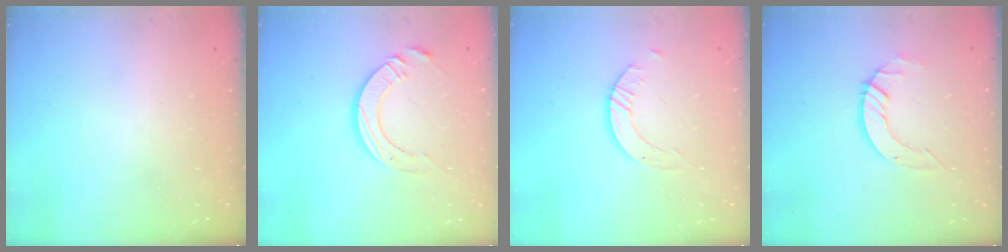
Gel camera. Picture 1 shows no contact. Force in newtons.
{"total": 10.7, "press": 10.7, "slide": 1.1}
{"total": 2.6, "press": 2.5, "slide": 0.3}
{"total": 6.1, "press": 6.1, "slide": 0.5}